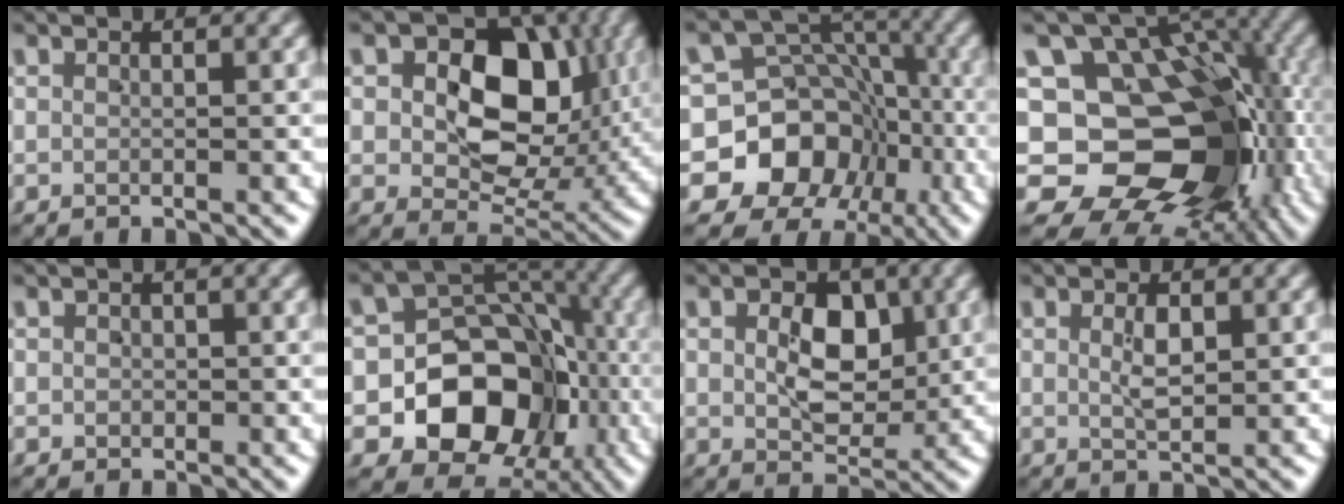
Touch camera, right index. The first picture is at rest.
{"total": 11.4, "force": [2.4, 8.1, 7.6], "torque": [-0.104, -0.010, 0.042]}
{"total": 17.8, "force": [-3.9, 15.5, 7.7], "torque": [-0.161, -0.059, -0.060]}
{"total": 26.0, "force": [-5.2, 19.4, 16.5], "torque": [-0.302, -0.087, -0.065]}
{"total": 0.9, "force": [-0.3, 0.8, 0.1], "torque": [-0.001, -0.005, 0.000]}
{"total": 17.0, "force": [-3.6, 13.3, 9.9], "torque": [-0.177, -0.055, -0.046]}
{"total": 5.0, "force": [0.9, 3.5, 3.4], "torque": [-0.049, -0.015, 0.023]}
{"total": 2.1, "force": [0.3, 0.8, 1.9], "torque": [-0.035, -0.001, 0.010]}